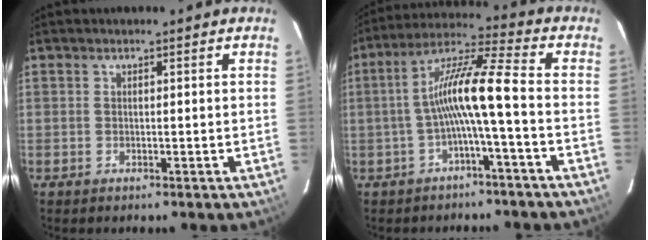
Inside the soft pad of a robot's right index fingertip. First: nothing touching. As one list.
[{"total": 9.6, "force": [-2.5, -0.2, 9.2], "torque": [-0.190, 0.021, -0.047]}]